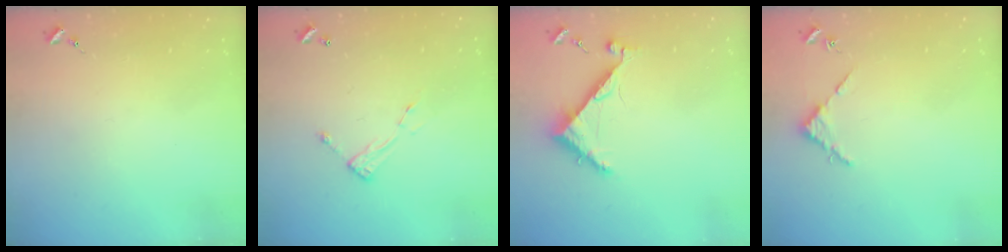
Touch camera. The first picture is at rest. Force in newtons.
{"total": 6.6, "press": 6.6, "slide": 0.2}
{"total": 6.9, "press": 6.9, "slide": 0.6}
{"total": 2.7, "press": 2.7, "slide": 0.3}